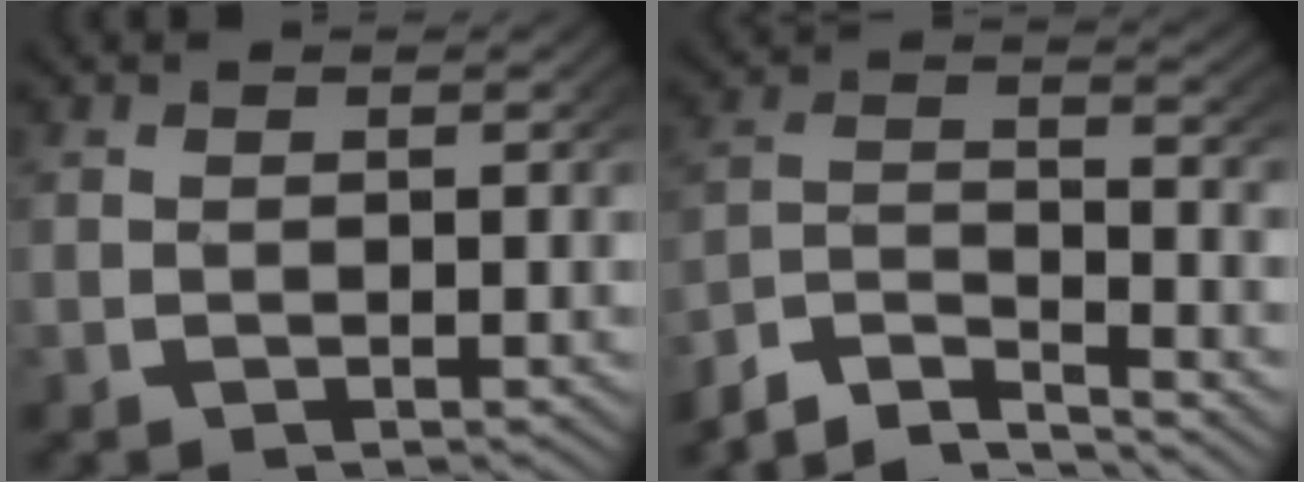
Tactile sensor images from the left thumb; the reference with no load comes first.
{"total": 7.9, "force": [-5.0, 4.3, 4.4], "torque": [-0.089, -0.024, -0.082]}